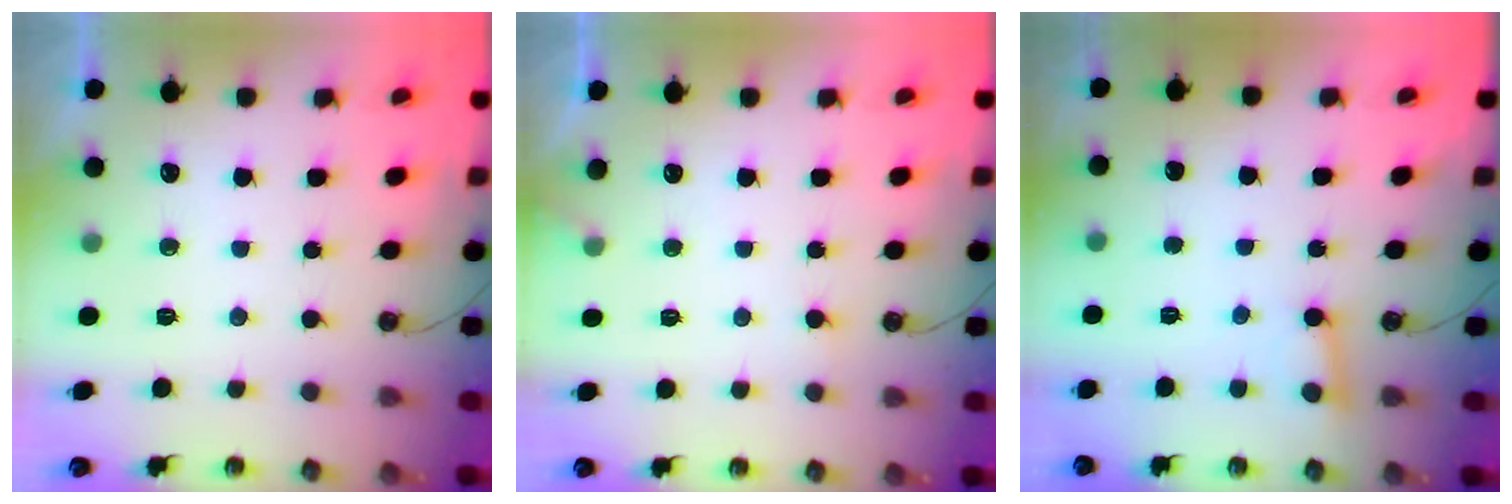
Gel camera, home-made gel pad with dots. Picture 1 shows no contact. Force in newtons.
{"total": 5.7, "press": 5.7, "slide": 0.5}
{"total": 2.6, "press": 2.6, "slide": 0.2}